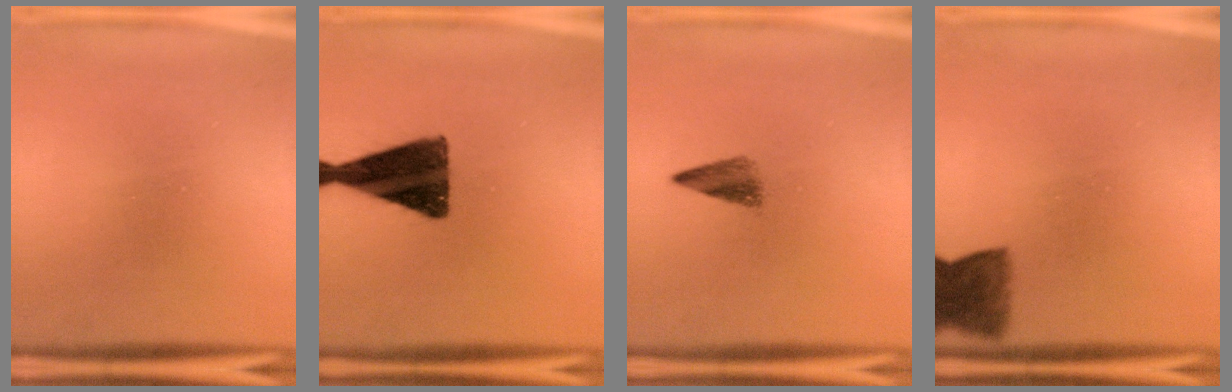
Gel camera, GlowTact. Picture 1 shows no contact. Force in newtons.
{"total": 14.2}
{"total": 2.7}
{"total": 5.2}